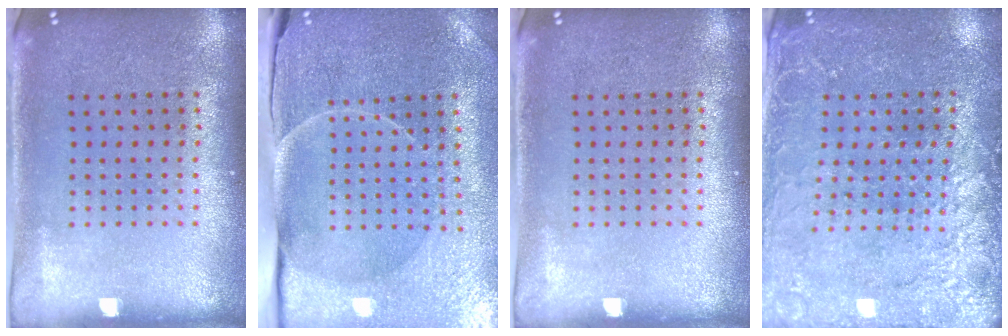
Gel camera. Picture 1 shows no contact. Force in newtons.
{"total": 3.8, "press": 3.7, "slide": 0.7}
{"total": 0.0}
{"total": 2.7, "press": 2.7, "slide": 0.5}